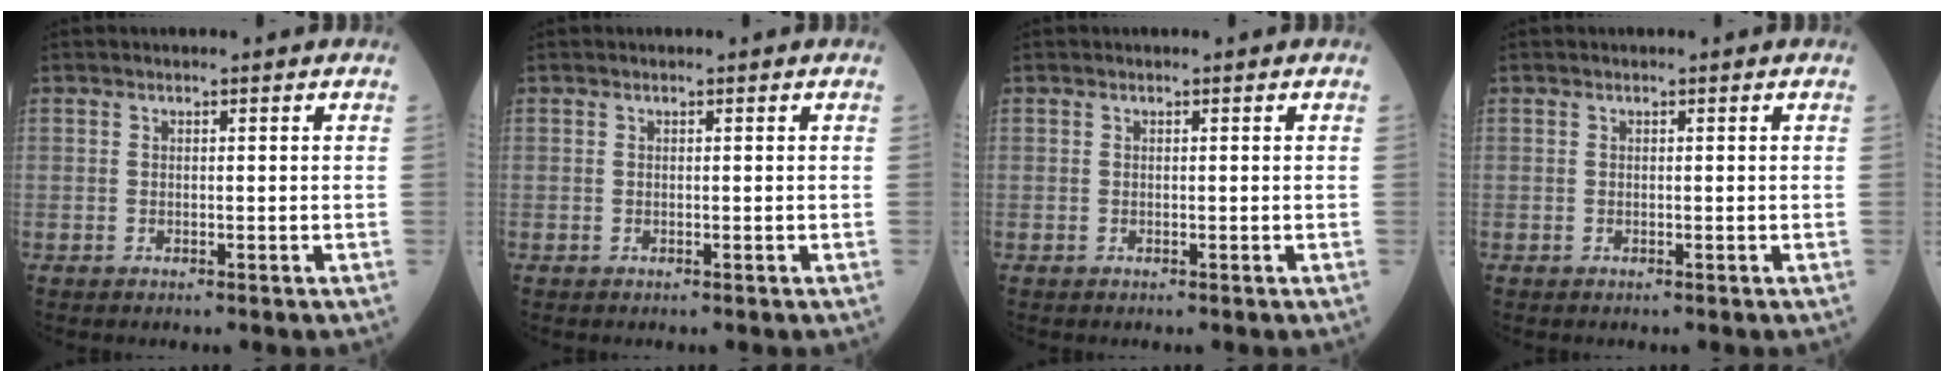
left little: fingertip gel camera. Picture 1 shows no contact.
{"total": 0.0}
{"total": 0.0}
{"total": 0.0}